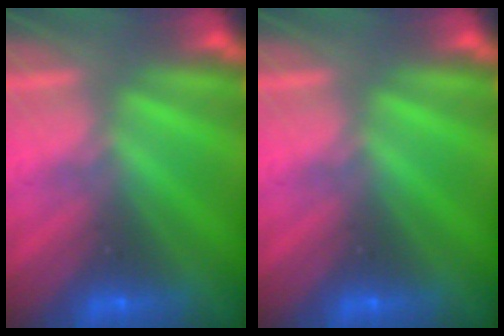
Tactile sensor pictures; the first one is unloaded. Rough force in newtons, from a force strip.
{"total": 0.0}